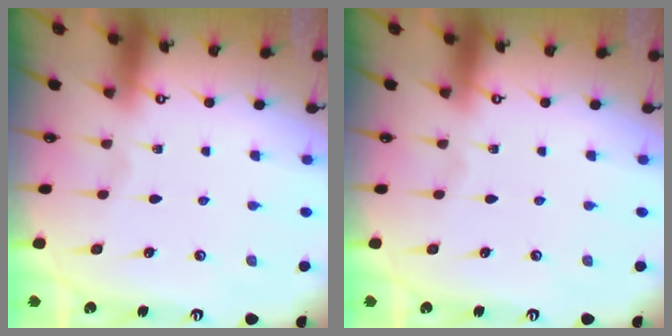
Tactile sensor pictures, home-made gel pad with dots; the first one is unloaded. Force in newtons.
{"total": 0.0}